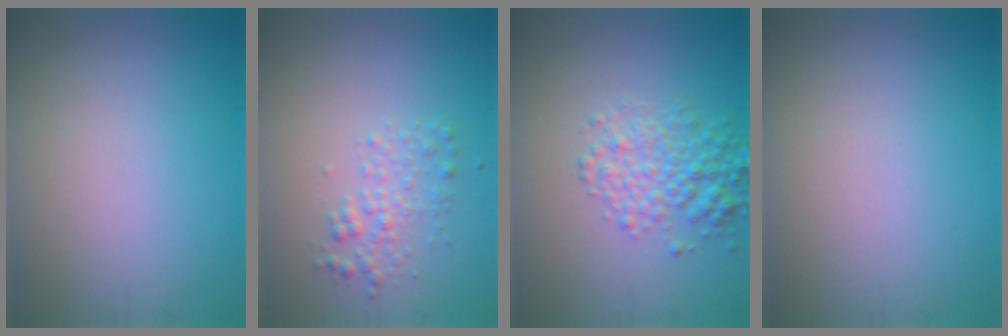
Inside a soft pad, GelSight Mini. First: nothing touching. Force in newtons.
{"total": 2.0, "press": 2.0, "slide": 0.1}
{"total": 3.8, "press": 3.8, "slide": 0.1}
{"total": 0.0}